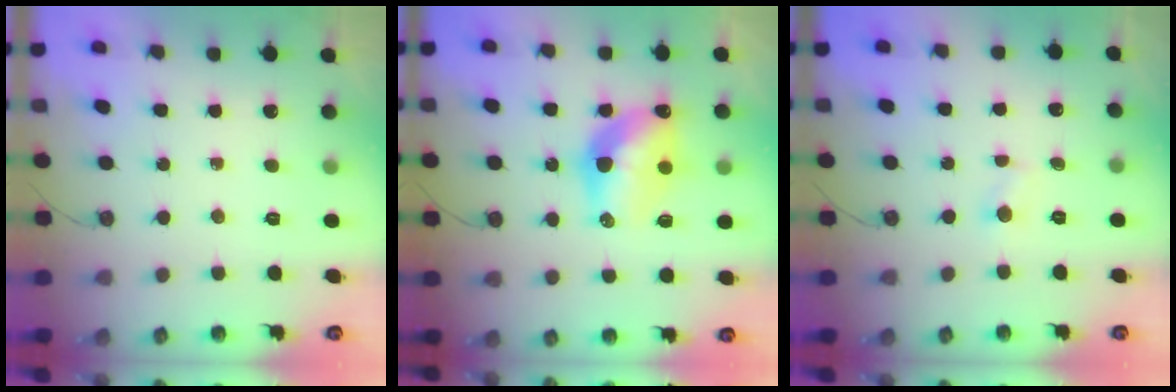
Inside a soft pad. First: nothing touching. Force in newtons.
{"total": 11.5, "press": 11.5, "slide": 0.7}
{"total": 2.9, "press": 2.9, "slide": 0.3}